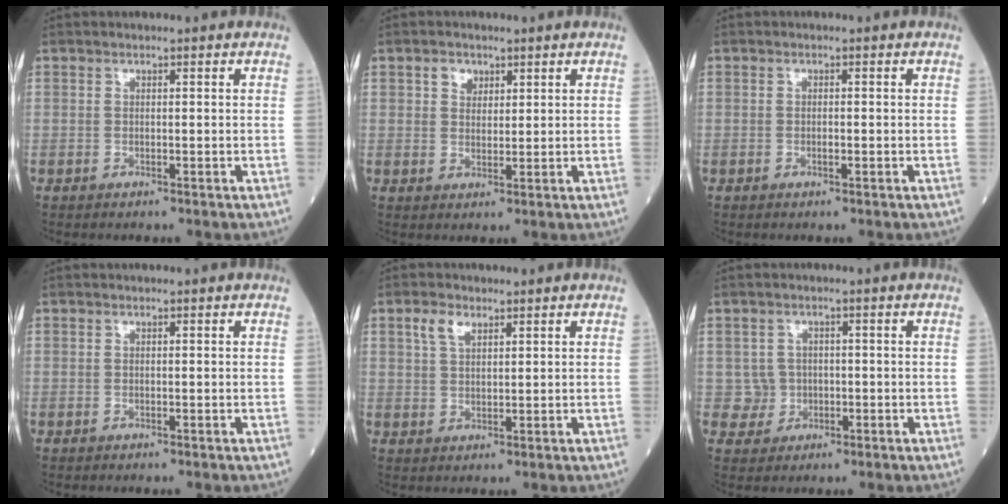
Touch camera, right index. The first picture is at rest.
{"total": 2.6, "force": [1.4, 1.9, 1.0], "torque": [-0.019, 0.004, 0.024]}
{"total": 0.7, "force": [-0.3, 0.2, 0.6], "torque": [-0.012, 0.000, -0.004]}
{"total": 0.0}
{"total": 3.2, "force": [1.9, 1.6, 2.1], "torque": [-0.047, 0.007, 0.041]}
{"total": 3.1, "force": [-0.3, 3.1, 0.1], "torque": [0.012, 0.008, -0.003]}